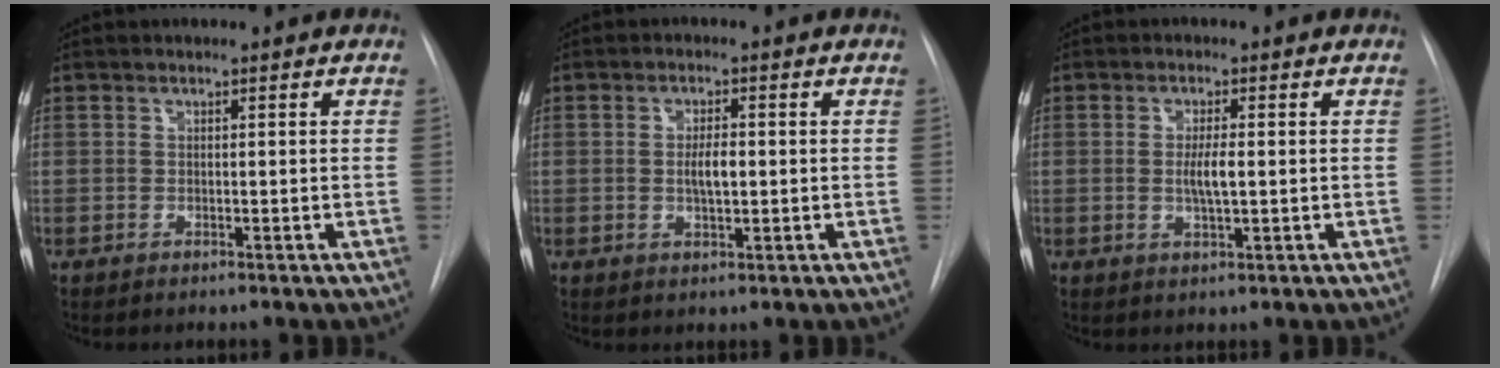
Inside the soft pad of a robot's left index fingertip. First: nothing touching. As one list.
[{"total": 3.2, "force": [-0.5, 1.0, 3.0], "torque": [-0.054, -0.003, -0.006]}, {"total": 3.3, "force": [-0.5, 0.5, 3.2], "torque": [-0.061, -0.007, -0.006]}]